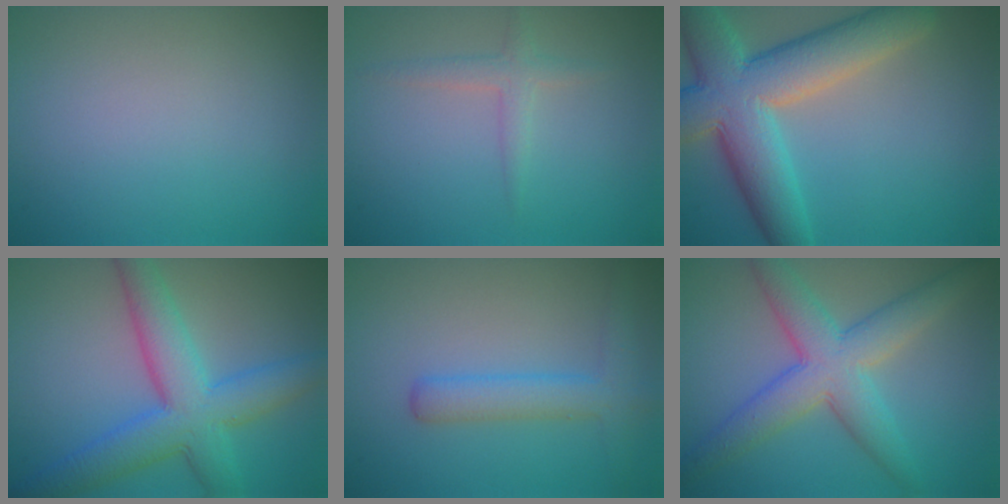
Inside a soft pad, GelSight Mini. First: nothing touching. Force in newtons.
{"total": 1.7, "press": 1.7, "slide": 0.1}
{"total": 10.2, "press": 10.2, "slide": 0.6}
{"total": 7.4, "press": 7.4, "slide": 0.3}
{"total": 3.3, "press": 3.3, "slide": 0.2}
{"total": 6.5, "press": 6.5, "slide": 0.2}